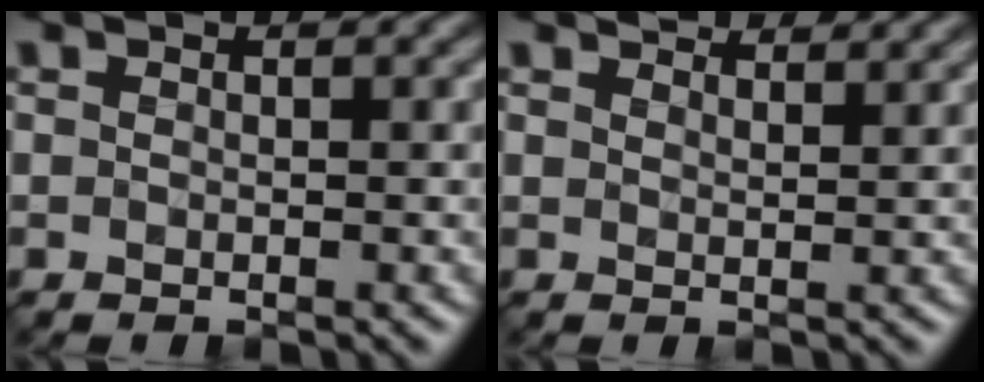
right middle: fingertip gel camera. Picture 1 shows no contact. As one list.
[{"total": 3.2, "force": [3.1, 0.5, 0.7], "torque": [-0.005, 0.004, 0.040]}]